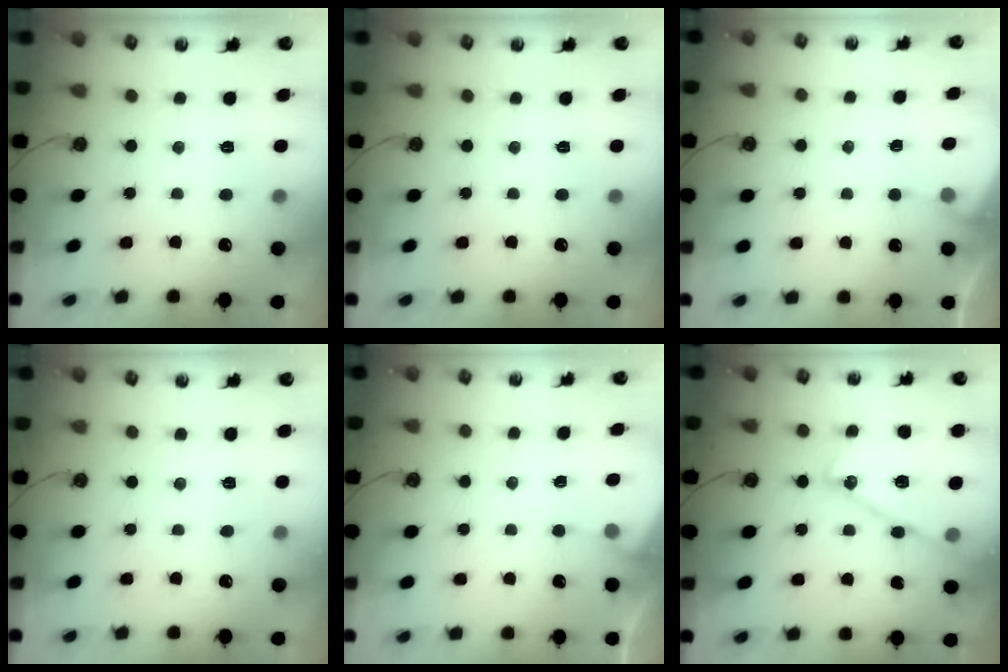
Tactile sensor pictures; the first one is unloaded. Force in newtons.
{"total": 0.0}
{"total": 4.3, "press": 4.3, "slide": 0.5}
{"total": 2.2, "press": 2.2, "slide": 0.4}
{"total": 4.3, "press": 4.3, "slide": 0.5}
{"total": 16.6, "press": 16.6, "slide": 0.8}